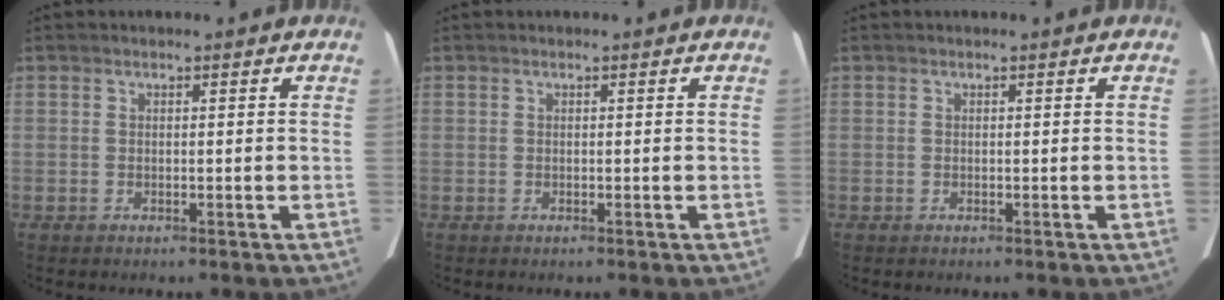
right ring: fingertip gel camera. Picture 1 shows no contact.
{"total": 0.0}
{"total": 0.0}